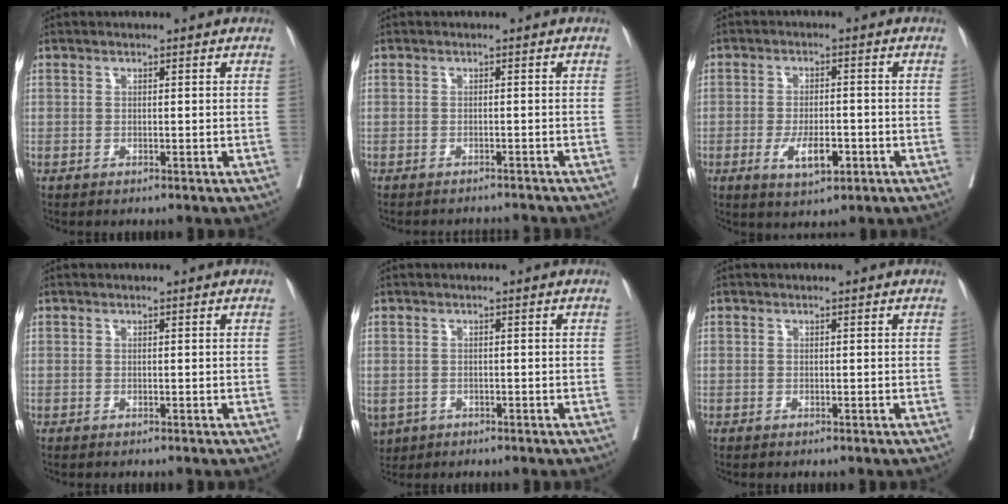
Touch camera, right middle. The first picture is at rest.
{"total": 6.0, "force": [-5.9, 0.2, 1.1], "torque": [-0.011, -0.003, -0.070]}
{"total": 5.8, "force": [-2.3, 2.0, 4.9], "torque": [-0.086, -0.003, -0.031]}
{"total": 1.1, "force": [-0.9, -0.1, 0.6], "torque": [-0.002, 0.005, -0.011]}
{"total": 5.8, "force": [-2.9, 4.5, 2.3], "torque": [-0.063, -0.005, -0.042]}
{"total": 0.6, "force": [-0.5, -0.1, 0.3], "torque": [-0.002, 0.003, -0.008]}